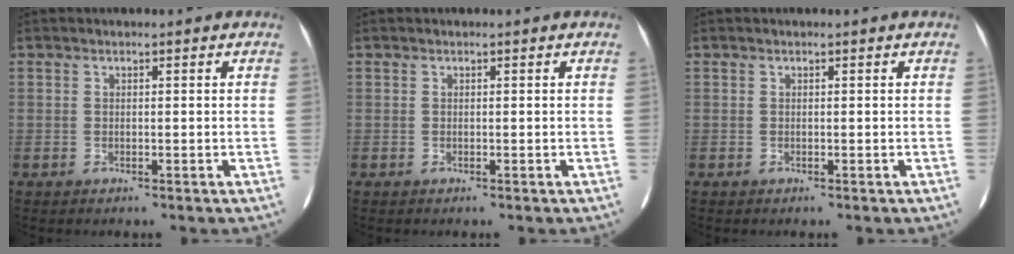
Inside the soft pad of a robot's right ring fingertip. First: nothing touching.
{"total": 0.0}
{"total": 0.0}